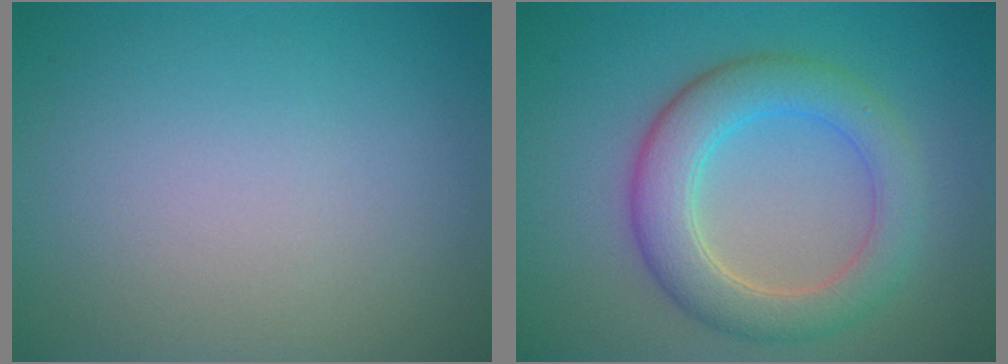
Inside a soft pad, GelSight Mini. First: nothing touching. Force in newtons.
{"total": 5.6, "press": 5.6, "slide": 0.3}